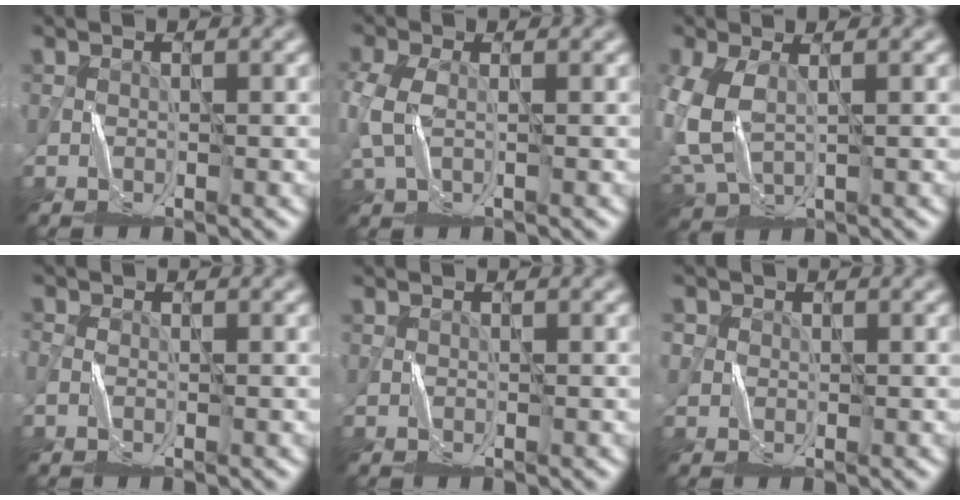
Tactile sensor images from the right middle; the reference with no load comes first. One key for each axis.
{"total": 3.4, "fx": -0.3, "fy": 2.0, "fz": 2.8, "tx": -0.088, "ty": 0.000, "tz": -0.007}
{"total": 5.4, "fx": 0.1, "fy": 3.4, "fz": 4.2, "tx": -0.120, "ty": -0.003, "tz": 0.005}
{"total": 0.5, "fx": -0.3, "fy": 0.4, "fz": 0.2, "tx": -0.005, "ty": 0.001, "tz": -0.008}
{"total": 0.0}
{"total": 0.8, "fx": 0.2, "fy": 0.7, "fz": -0.3, "tx": 0.009, "ty": -0.001, "tz": 0.003}